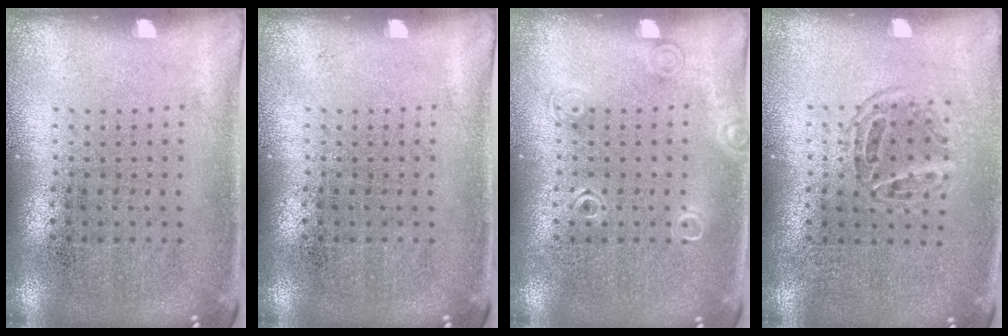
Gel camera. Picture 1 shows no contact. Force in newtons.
{"total": 0.0}
{"total": 1.2, "press": 1.2, "slide": 0.2}
{"total": 1.2, "press": 1.0, "slide": 0.6}